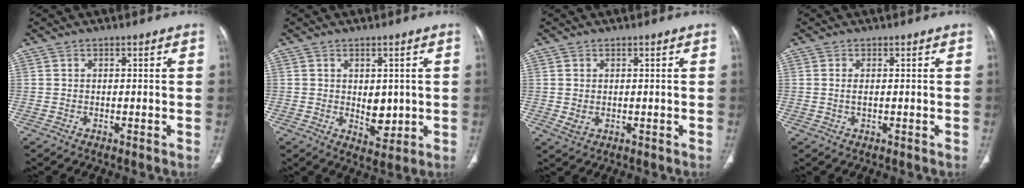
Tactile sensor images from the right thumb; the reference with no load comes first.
{"total": 5.2, "force": [0.1, 3.4, 3.9], "torque": [-0.034, -0.012, 0.014]}
{"total": 2.0, "force": [0.0, 1.5, 1.3], "torque": [-0.028, -0.005, 0.007]}
{"total": 1.3, "force": [0.1, 0.6, 1.2], "torque": [-0.028, -0.003, 0.004]}